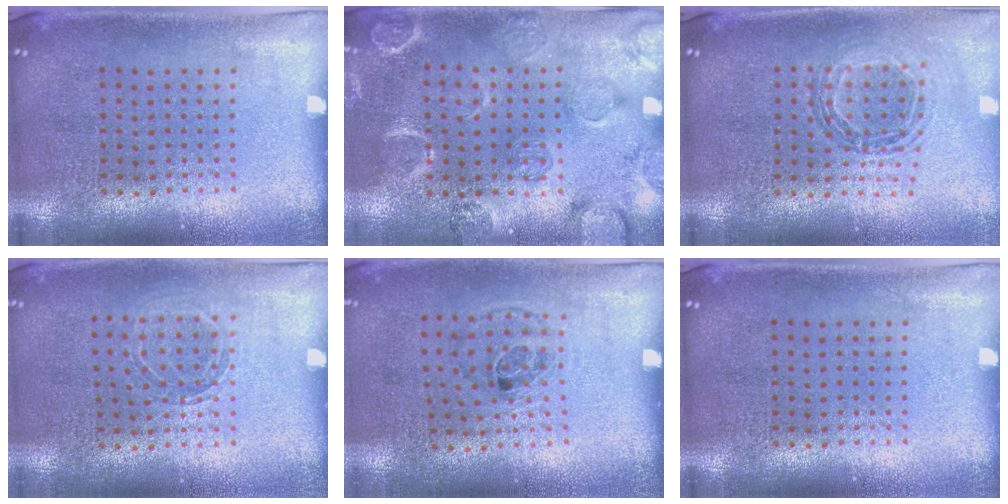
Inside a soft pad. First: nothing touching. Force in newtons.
{"total": 2.5, "press": 2.2, "slide": 1.2}
{"total": 0.8, "press": 0.8, "slide": 0.1}
{"total": 1.0, "press": 1.0, "slide": 0.2}
{"total": 1.1, "press": 0.7, "slide": 0.9}
{"total": 0.0}